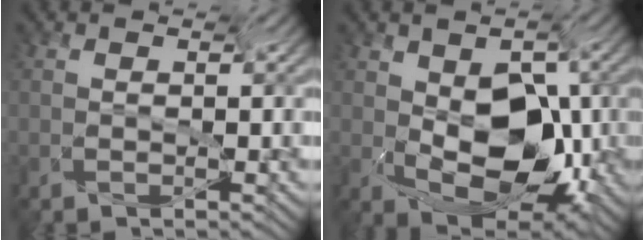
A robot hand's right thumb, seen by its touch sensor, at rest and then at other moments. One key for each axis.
{"total": 10.0, "fx": -4.2, "fy": 5.8, "fz": 7.0, "tx": -0.131, "ty": -0.009, "tz": -0.058}